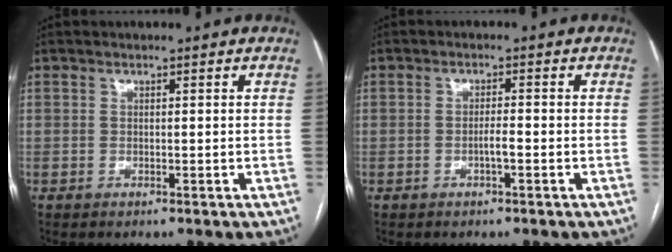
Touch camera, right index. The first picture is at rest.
{"total": 1.7, "force": [-0.7, 0.2, 1.5], "torque": [-0.026, 0.002, -0.012]}